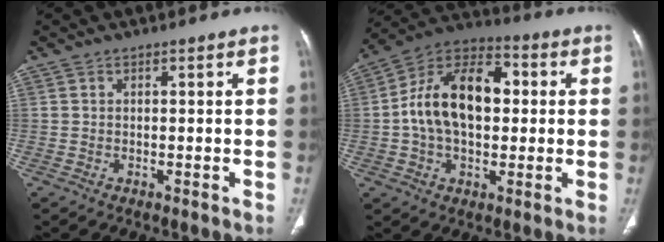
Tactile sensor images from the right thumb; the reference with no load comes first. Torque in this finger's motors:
{"motor_torque": [2.28, 2.58, 1.06, -0.68, 0.17]}